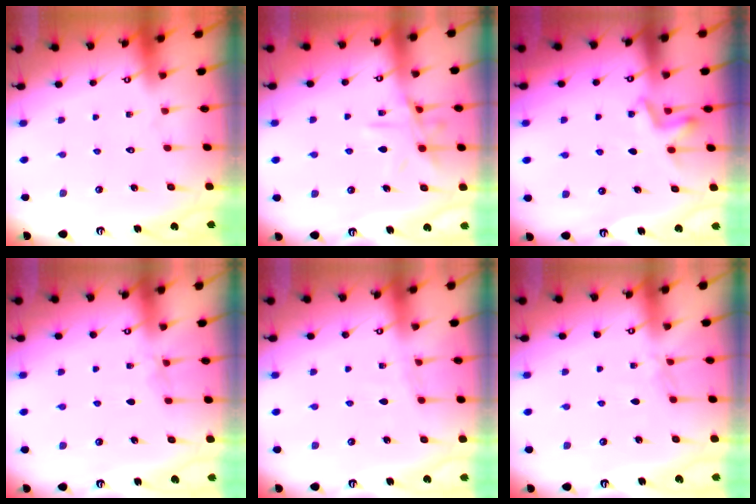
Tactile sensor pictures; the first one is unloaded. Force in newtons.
{"total": 10.5, "press": 10.4, "slide": 0.9}
{"total": 4.3, "press": 4.1, "slide": 1.3}
{"total": 2.8, "press": 2.6, "slide": 0.9}
{"total": 2.4, "press": 2.4, "slide": 0.4}
{"total": 3.1, "press": 3.1, "slide": 0.5}